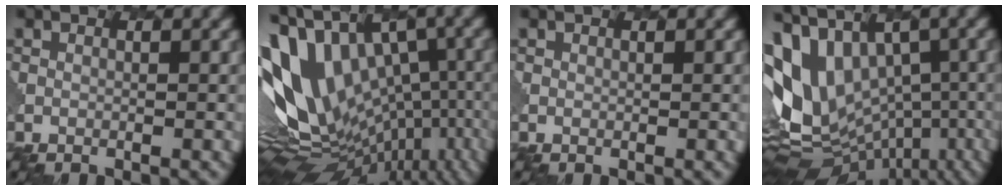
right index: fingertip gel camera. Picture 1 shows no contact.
{"total": 15.7, "force": [1.5, 9.2, 12.6], "torque": [-0.203, 0.002, 0.065]}
{"total": 0.0}
{"total": 12.6, "force": [0.9, 8.4, 9.4], "torque": [-0.180, 0.007, 0.063]}